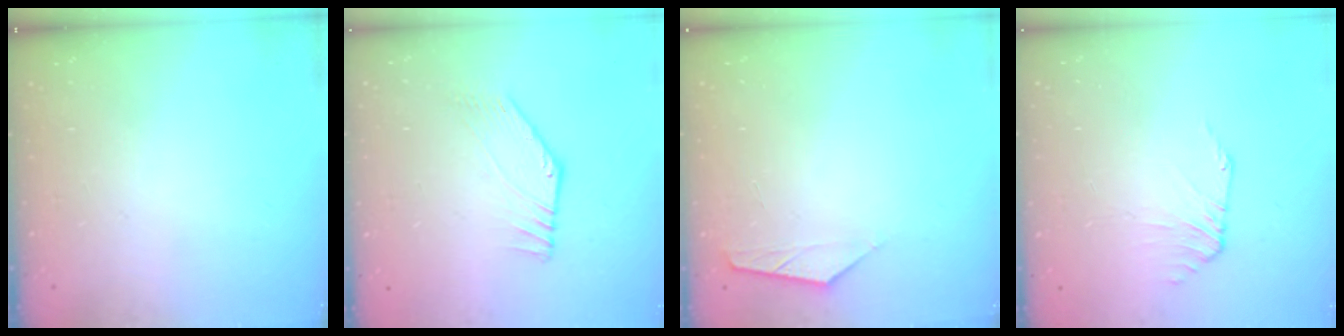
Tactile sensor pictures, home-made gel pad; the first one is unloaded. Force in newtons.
{"total": 2.8, "press": 2.8, "slide": 0.1}
{"total": 1.5, "press": 1.5, "slide": 0.3}
{"total": 0.0}